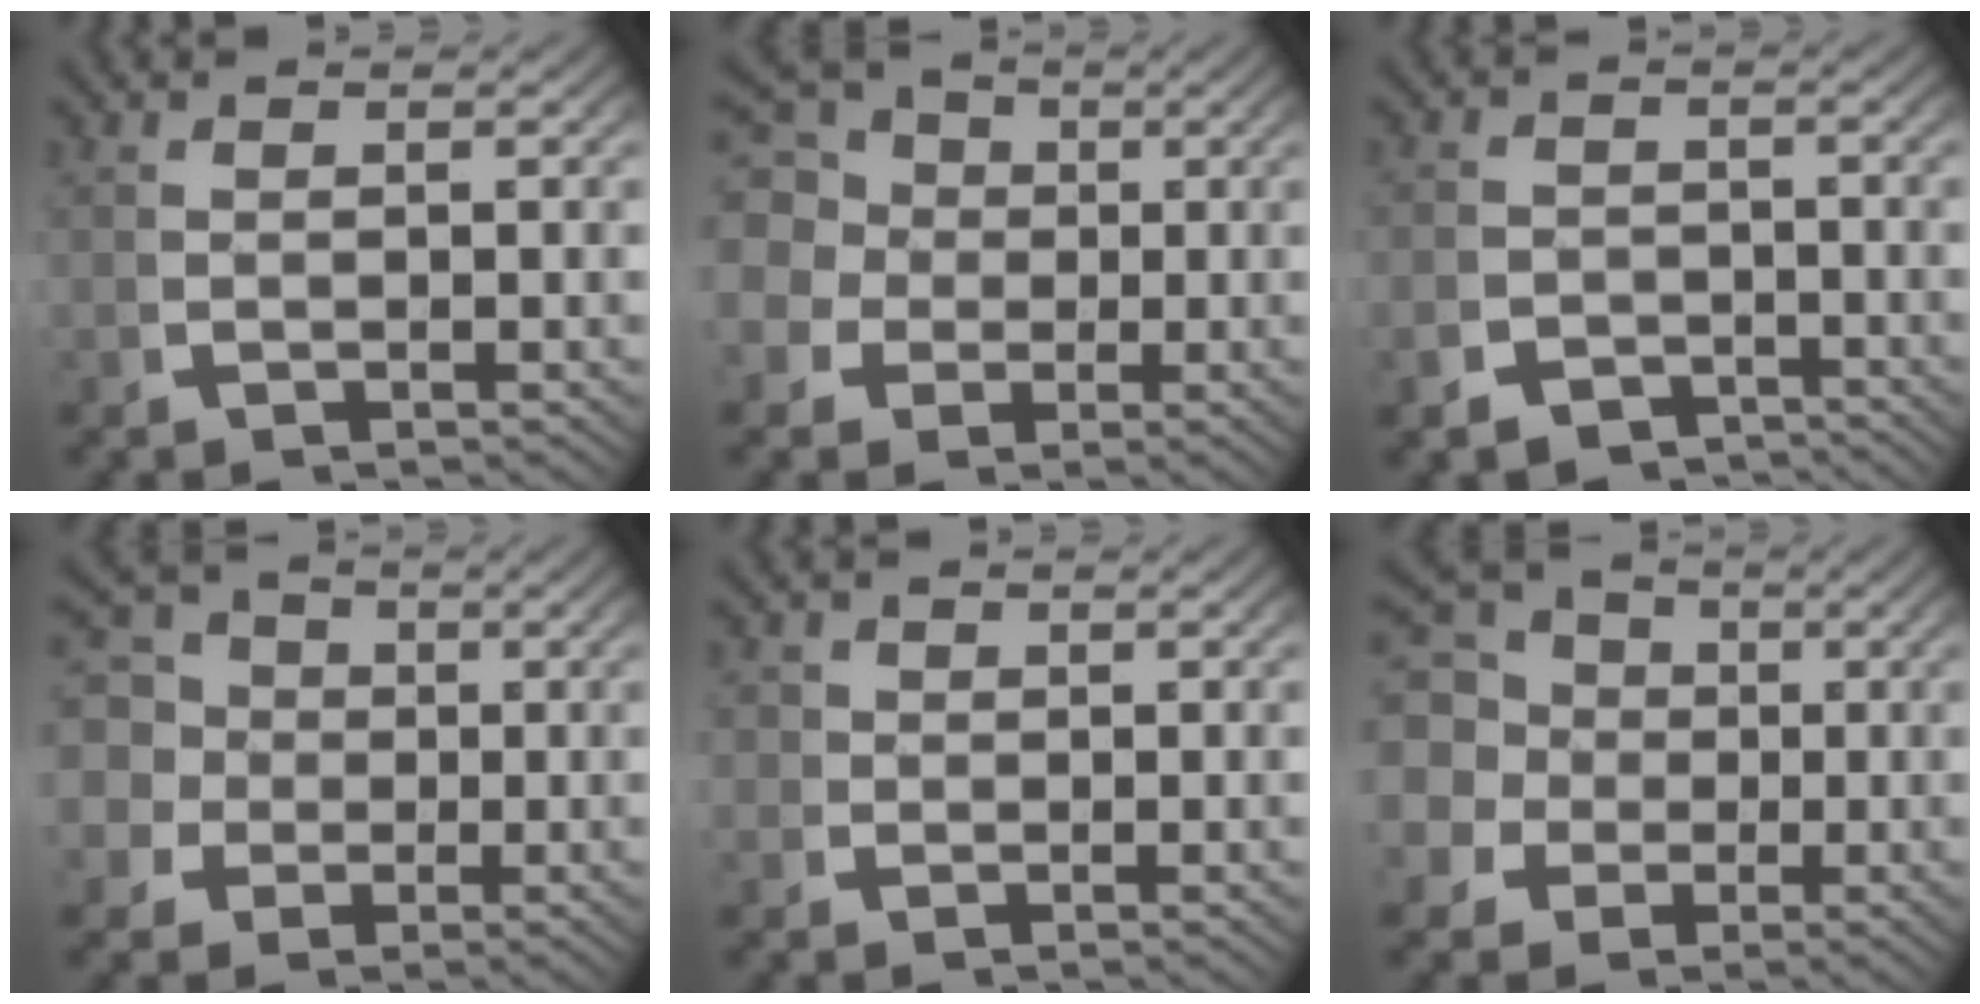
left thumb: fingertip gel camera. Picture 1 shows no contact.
{"total": 10.7, "force": [2.7, 9.4, 4.3], "torque": [-0.103, -0.005, 0.032]}
{"total": 3.8, "force": [-3.0, 2.3, 0.5], "torque": [-0.005, -0.018, -0.050]}
{"total": 10.2, "force": [1.1, 9.3, 4.0], "torque": [-0.105, -0.021, 0.009]}
{"total": 1.8, "force": [0.1, 1.8, 0.3], "torque": [-0.005, -0.007, -0.004]}
{"total": 11.7, "force": [2.1, 10.5, 4.6], "torque": [-0.114, -0.017, 0.026]}